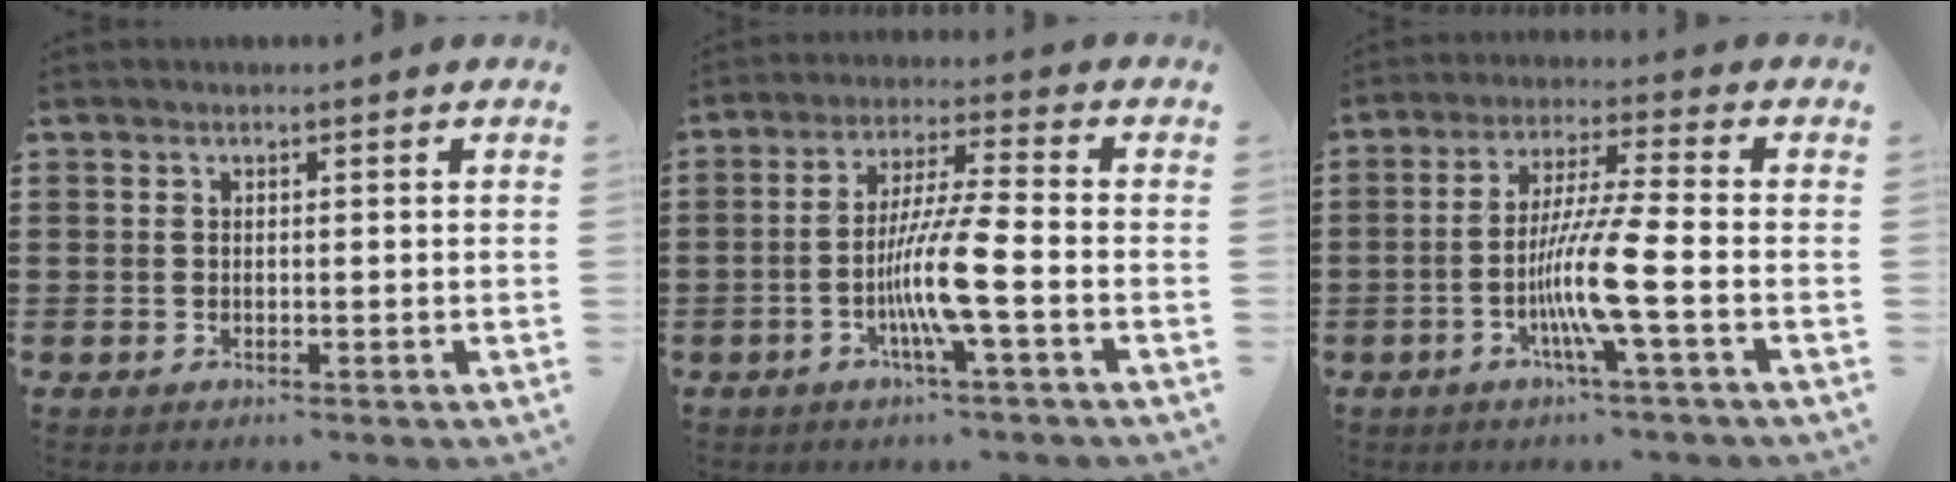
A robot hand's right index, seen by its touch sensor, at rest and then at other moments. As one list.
[{"total": 8.6, "force": [-3.0, -0.2, 8.0], "torque": [-0.163, -0.015, -0.062]}, {"total": 9.1, "force": [-3.1, -0.6, 8.5], "torque": [-0.171, -0.016, -0.066]}]